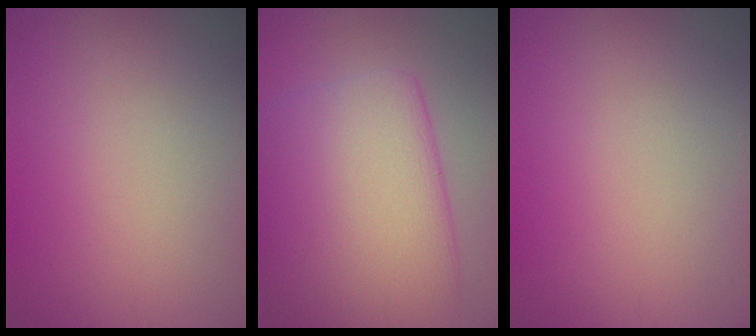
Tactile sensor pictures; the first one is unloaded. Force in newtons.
{"total": 11.2, "press": 11.2, "slide": 0.4}
{"total": 0.0}